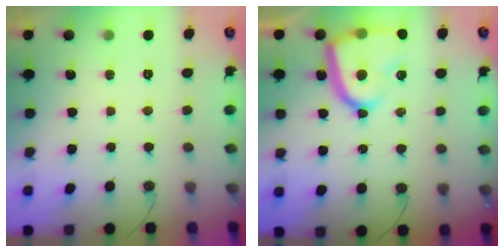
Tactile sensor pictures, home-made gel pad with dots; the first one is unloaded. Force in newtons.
{"total": 15.9, "press": 15.8, "slide": 1.4}